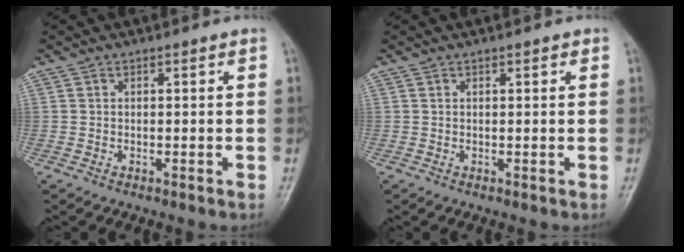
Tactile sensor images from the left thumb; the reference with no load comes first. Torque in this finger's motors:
{"motor_torque": [-0.24, 0.01, -0.02, 0.04, 0.05]}